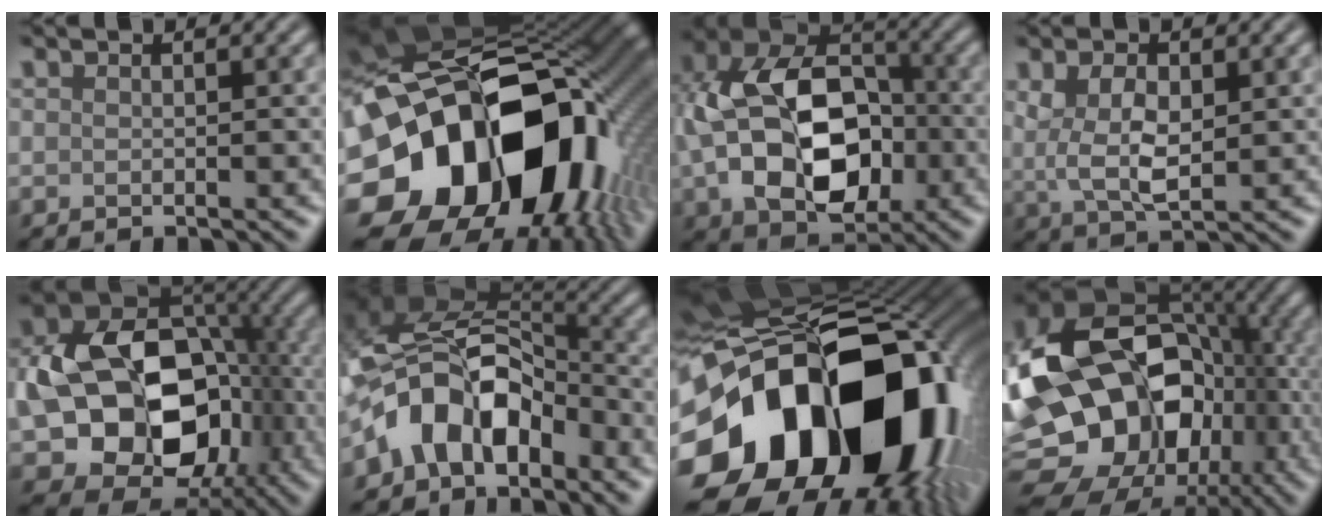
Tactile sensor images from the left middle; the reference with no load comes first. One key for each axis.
{"total": 21.6, "fx": -4.6, "fy": 15.4, "fz": 14.5, "tx": -0.304, "ty": -0.056, "tz": -0.050}
{"total": 12.6, "fx": -0.7, "fy": 9.0, "fz": 8.7, "tx": -0.166, "ty": -0.005, "tz": -0.005}
{"total": 4.2, "fx": 0.7, "fy": 2.2, "fz": 3.5, "tx": -0.077, "ty": 0.001, "tz": 0.020}
{"total": 16.8, "fx": -3.2, "fy": 12.8, "fz": 10.5, "tx": -0.176, "ty": -0.011, "tz": -0.030}
{"total": 8.8, "fx": -3.7, "fy": 5.6, "fz": 5.7, "tx": -0.087, "ty": 0.014, "tz": -0.076}
{"total": 21.6, "fx": -5.1, "fy": 14.5, "fz": 15.2, "tx": -0.286, "ty": -0.054, "tz": -0.058}
{"total": 19.2, "fx": -3.6, "fy": 14.6, "fz": 11.9, "tx": -0.234, "ty": 0.000, "tz": -0.050}